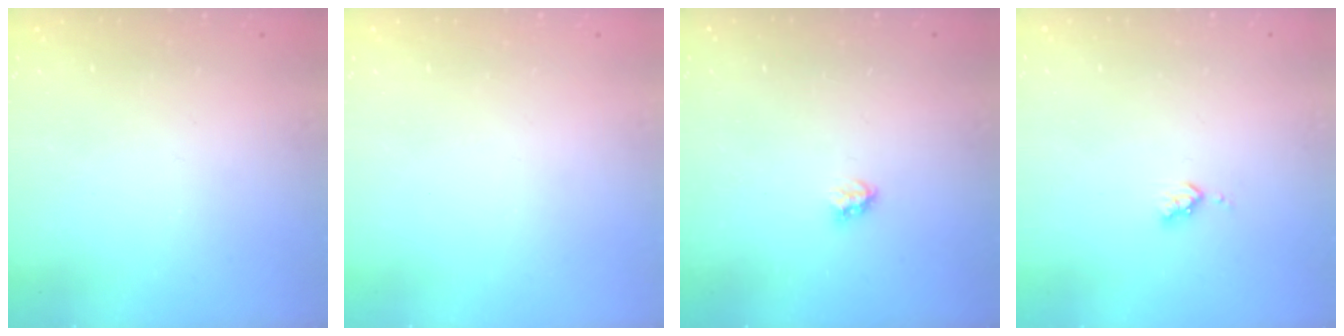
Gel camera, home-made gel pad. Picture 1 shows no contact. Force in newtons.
{"total": 0.0}
{"total": 2.8, "press": 2.8, "slide": 0.5}
{"total": 3.2, "press": 3.2, "slide": 0.4}